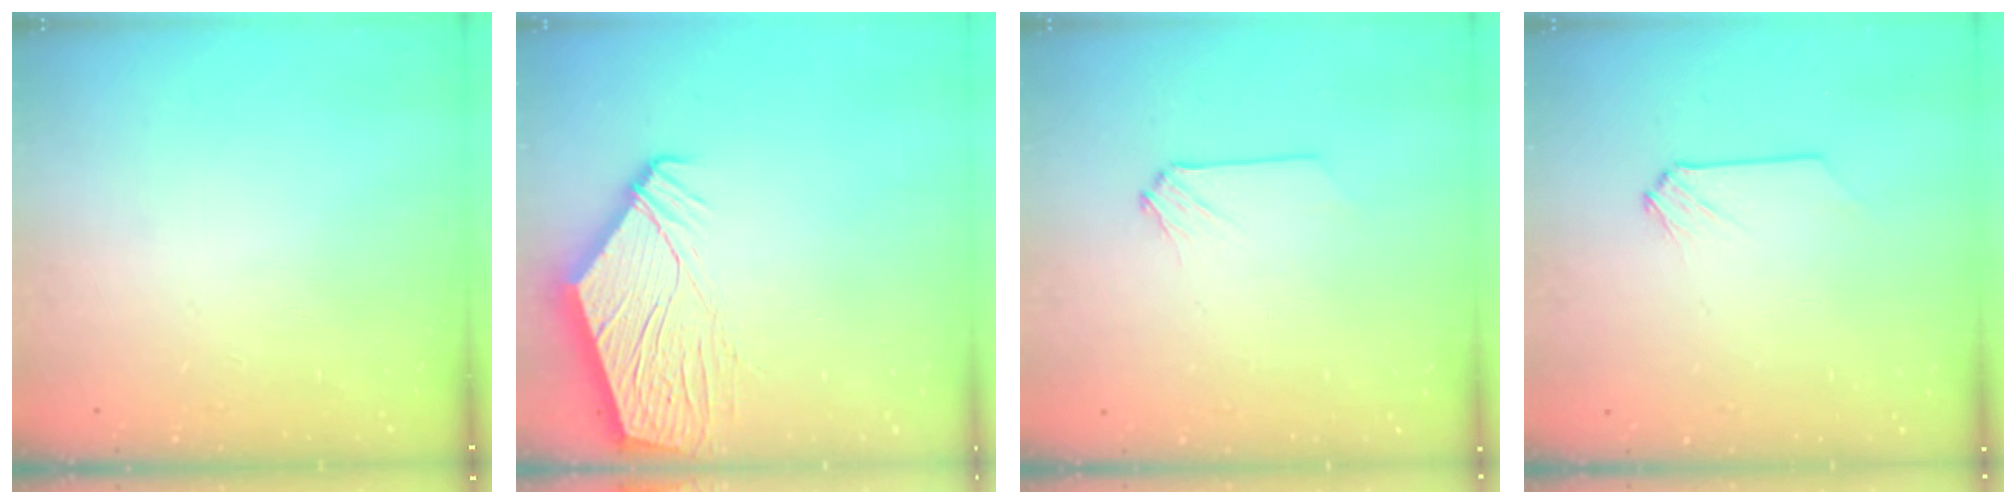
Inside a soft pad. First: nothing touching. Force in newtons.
{"total": 13.8, "press": 13.8, "slide": 1.5}
{"total": 0.0}
{"total": 0.0}